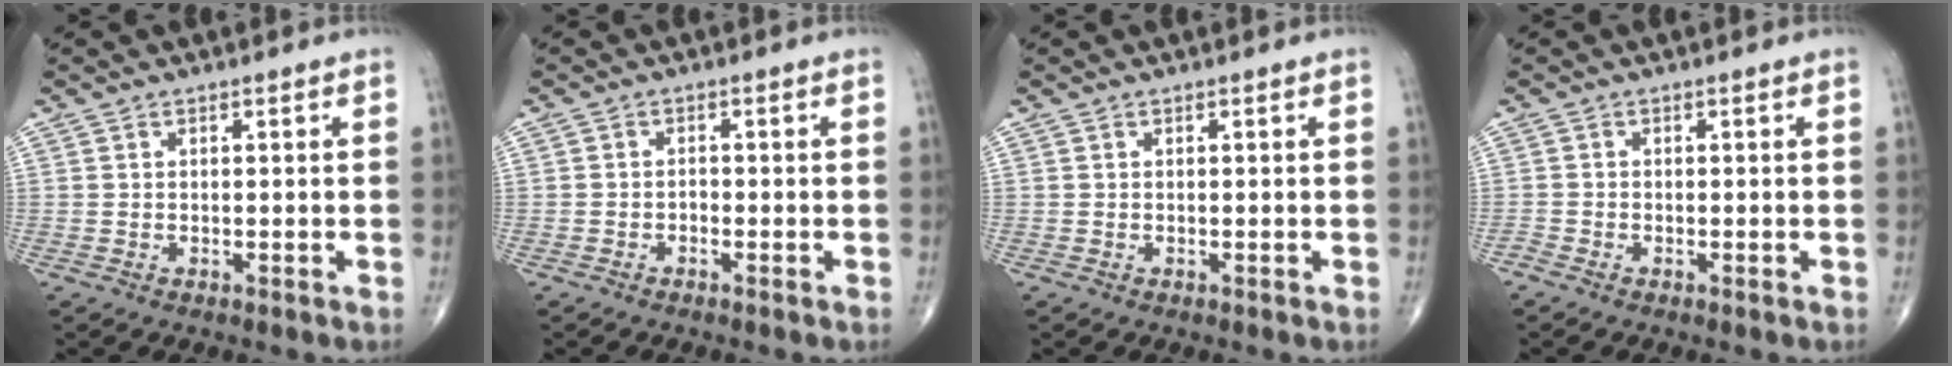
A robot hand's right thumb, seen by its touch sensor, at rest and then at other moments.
{"total": 1.0, "force": [-0.6, 0.6, 0.4], "torque": [-0.002, 0.003, -0.016]}
{"total": 0.0}
{"total": 0.9, "force": [-0.8, 0.2, 0.4], "torque": [-0.012, -0.004, -0.022]}